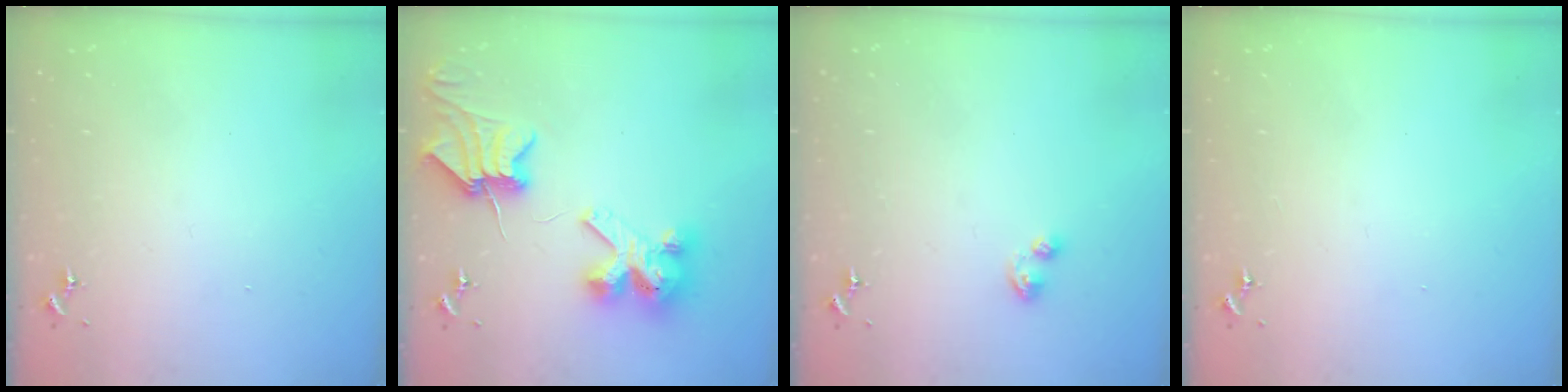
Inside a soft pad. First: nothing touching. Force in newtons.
{"total": 10.9, "press": 10.8, "slide": 1.6}
{"total": 4.4, "press": 4.4, "slide": 0.4}
{"total": 0.0}